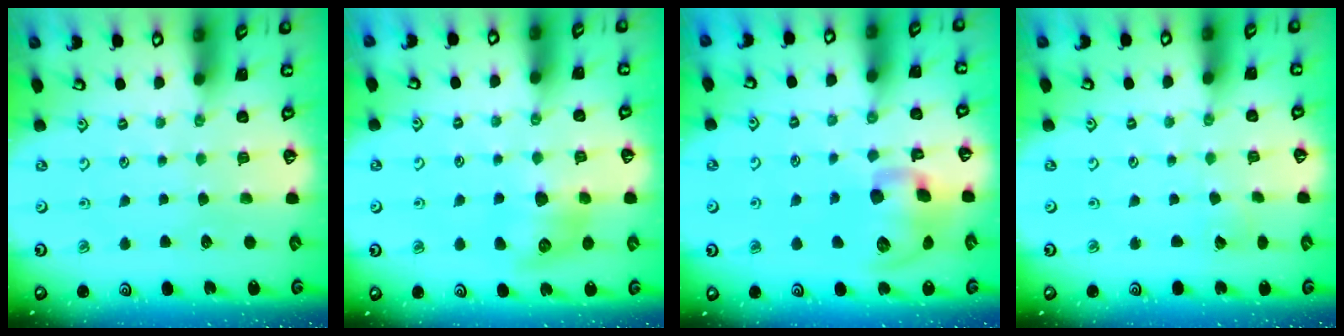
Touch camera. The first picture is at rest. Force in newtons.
{"total": 9.8, "press": 9.8, "slide": 0.2}
{"total": 14.3, "press": 14.1, "slide": 2.5}
{"total": 2.0, "press": 2.0, "slide": 0.1}